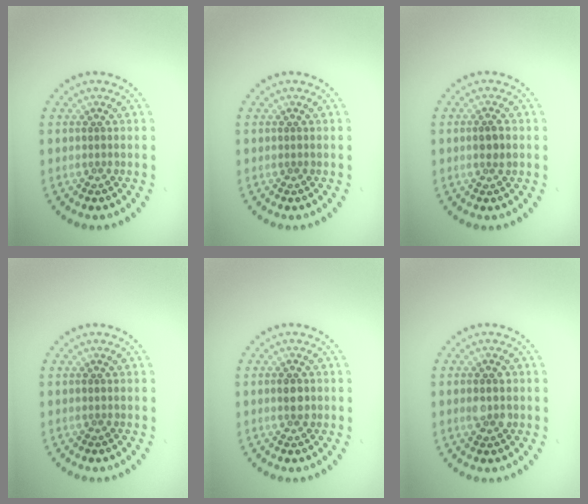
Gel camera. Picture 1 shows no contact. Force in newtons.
{"total": 0.0}
{"total": 1.4, "press": 1.4, "slide": 0.3}
{"total": 0.0}
{"total": 1.7, "press": 1.7, "slide": 0.1}
{"total": 2.4, "press": 2.4, "slide": 0.1}